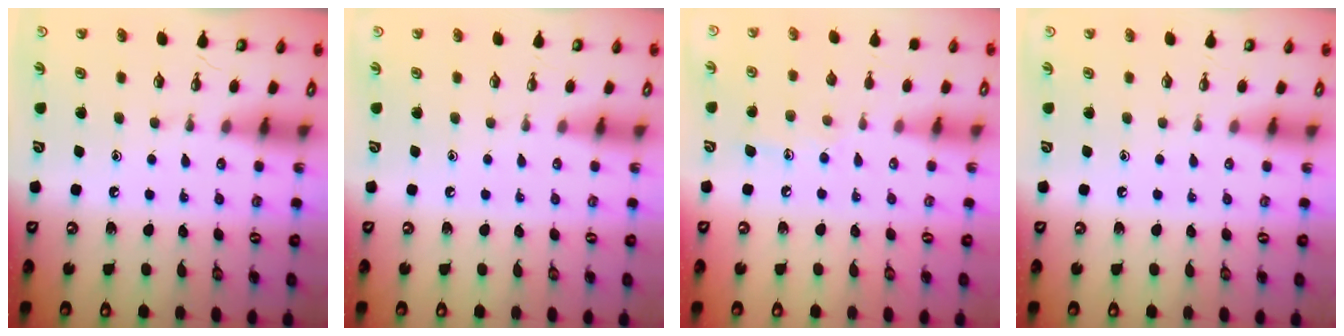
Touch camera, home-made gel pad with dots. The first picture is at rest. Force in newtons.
{"total": 0.0}
{"total": 7.8, "press": 7.8, "slide": 0.5}
{"total": 0.0}